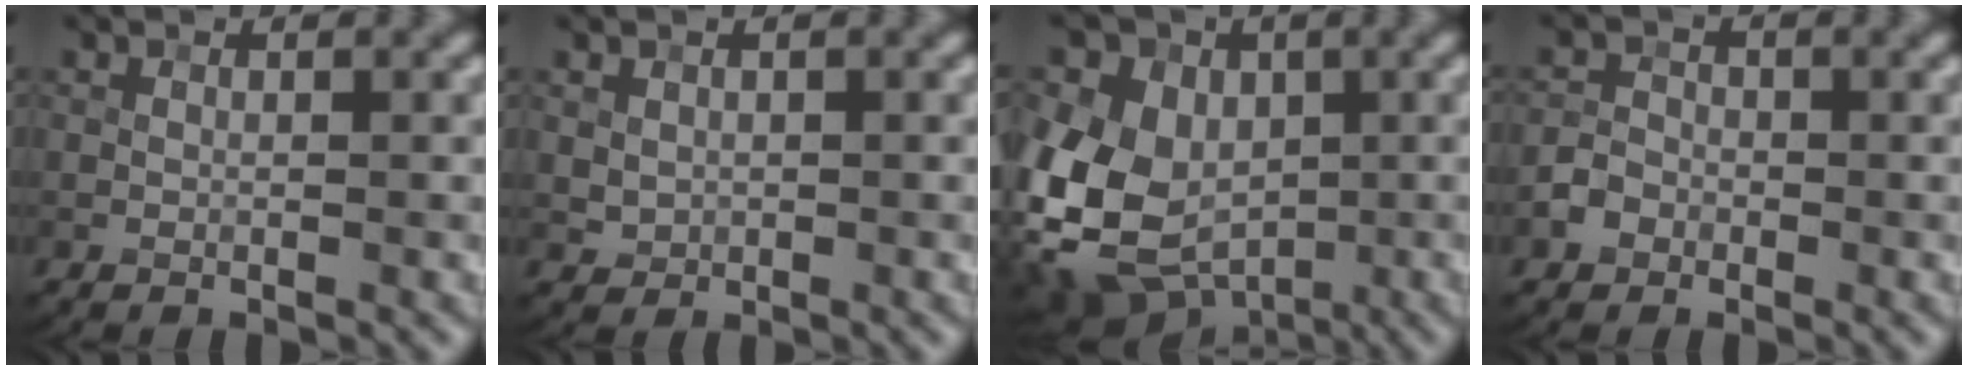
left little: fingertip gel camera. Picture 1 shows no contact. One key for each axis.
{"total": 0.9, "fx": 0.4, "fy": 0.8, "fz": 0.2, "tx": -0.006, "ty": -0.001, "tz": 0.014}
{"total": 13.2, "fx": -1.0, "fy": 10.7, "fz": 7.6, "tx": -0.158, "ty": 0.010, "tz": -0.045}
{"total": 1.9, "fx": -0.9, "fy": 1.5, "fz": 0.6, "tx": -0.007, "ty": 0.003, "tz": -0.021}